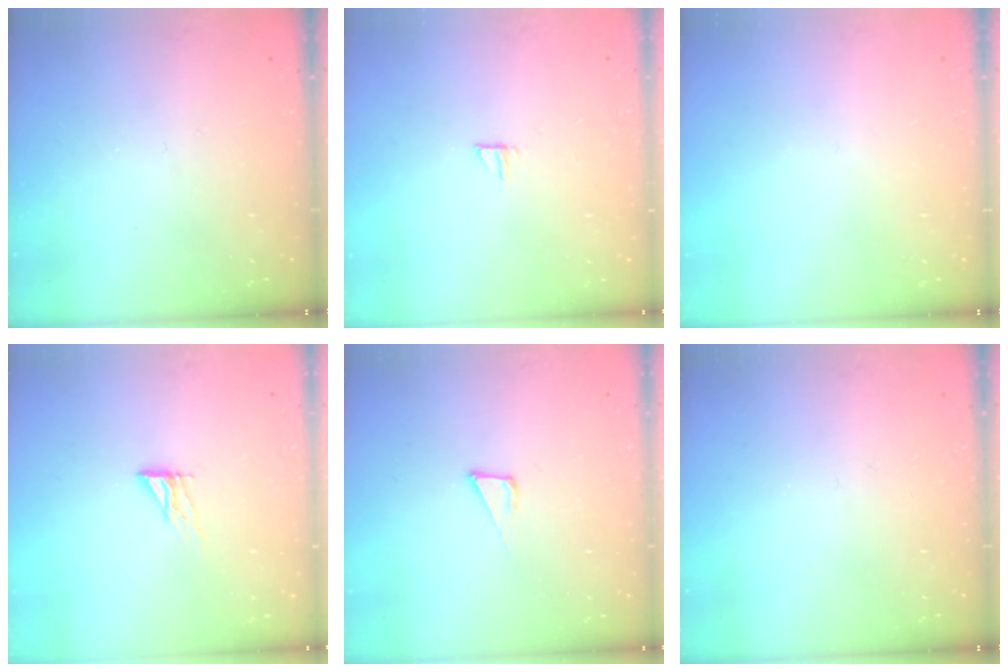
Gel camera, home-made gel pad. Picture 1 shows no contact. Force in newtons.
{"total": 5.4, "press": 5.4, "slide": 0.5}
{"total": 0.0}
{"total": 6.3, "press": 6.3, "slide": 0.6}
{"total": 4.3, "press": 4.3, "slide": 0.1}
{"total": 0.0}